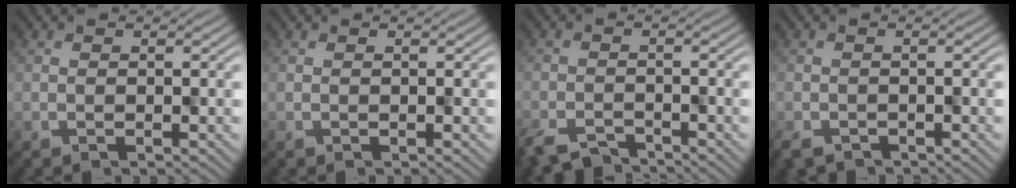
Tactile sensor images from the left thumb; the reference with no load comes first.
{"total": 0.0}
{"total": 5.1, "force": [-4.4, 2.1, 1.6], "torque": [-0.032, -0.010, -0.084]}
{"total": 2.9, "force": [-2.5, 1.3, 0.9], "torque": [-0.015, -0.010, -0.043]}